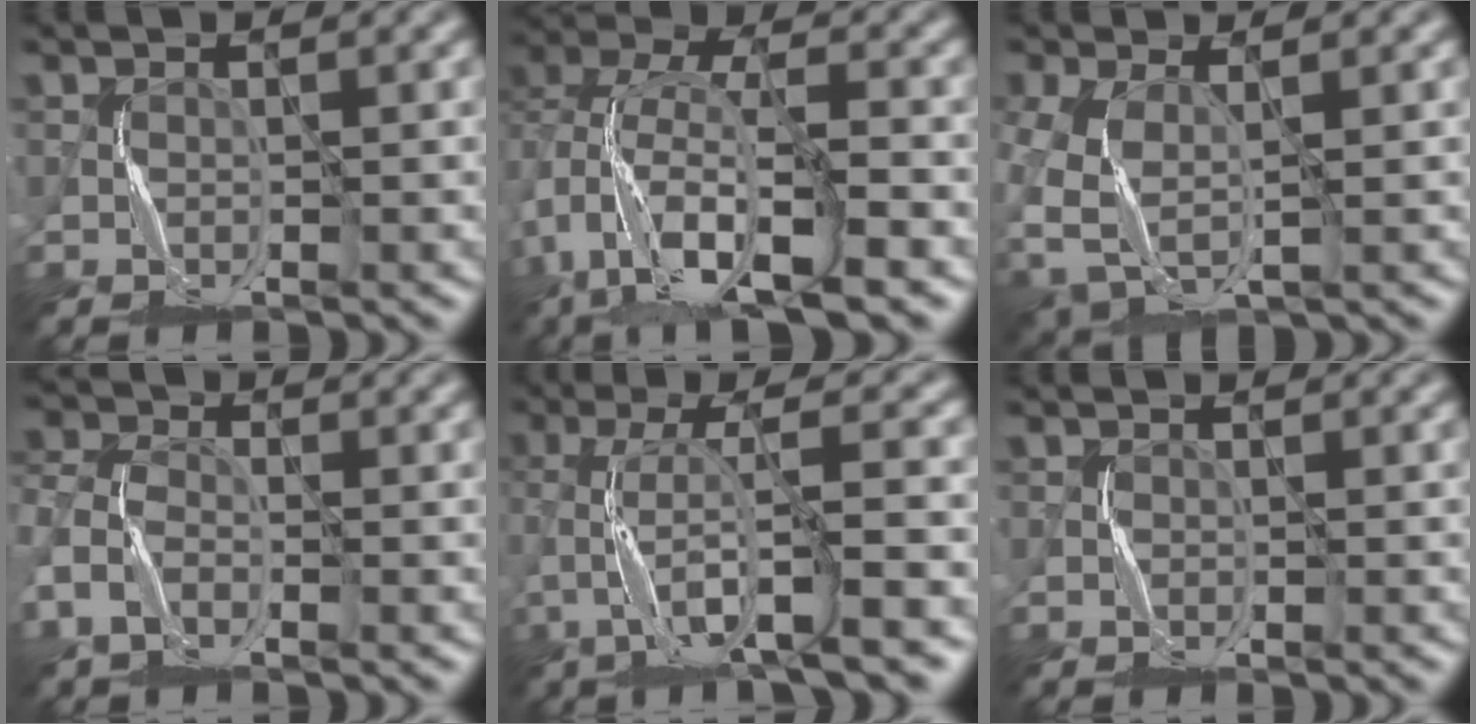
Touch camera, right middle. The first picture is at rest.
{"total": 10.2, "force": [-5.0, 4.4, 7.7], "torque": [-0.145, 0.005, -0.093]}
{"total": 5.1, "force": [-1.2, 3.1, 3.9], "torque": [-0.115, -0.014, -0.021]}
{"total": 5.0, "force": [-2.2, 3.4, 2.9], "torque": [-0.077, 0.000, -0.056]}
{"total": 7.2, "force": [-3.4, 1.1, 6.2], "torque": [-0.109, 0.009, -0.065]}
{"total": 0.6, "force": [-0.3, 0.5, 0.1], "torque": [0.000, 0.001, -0.006]}